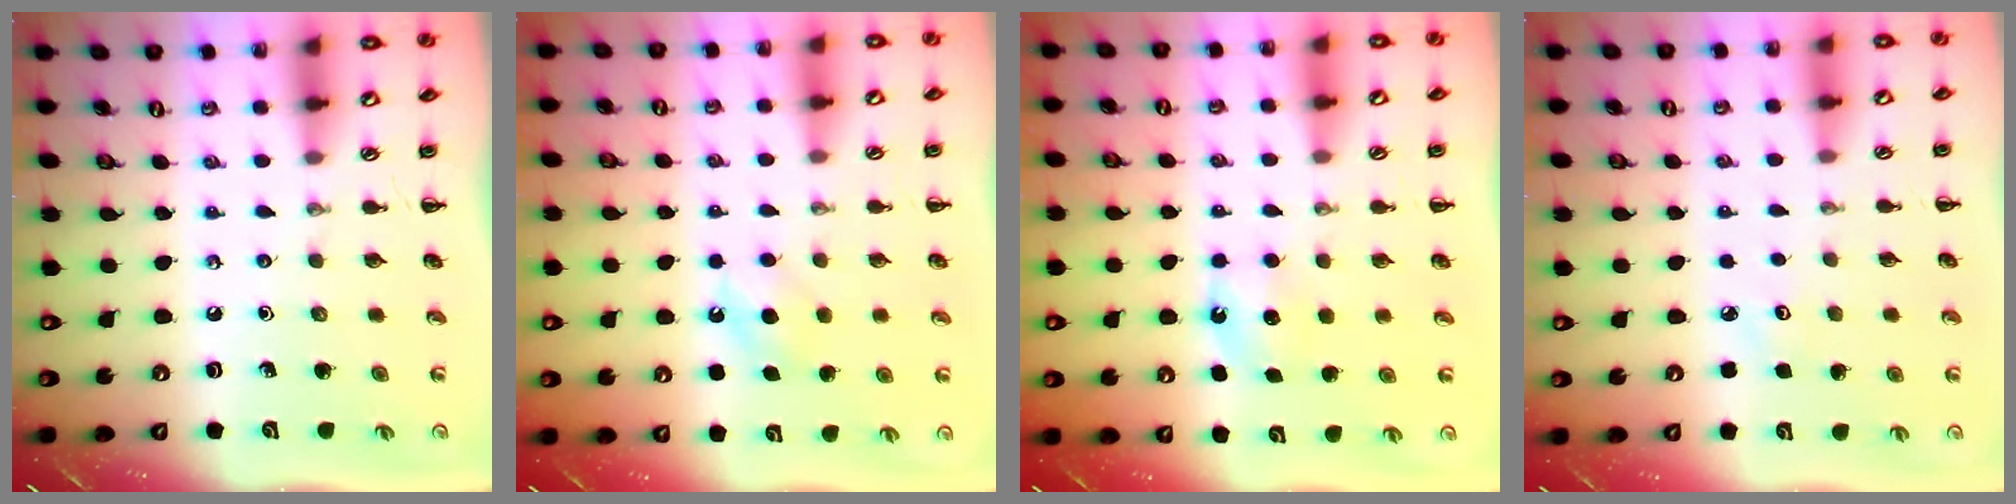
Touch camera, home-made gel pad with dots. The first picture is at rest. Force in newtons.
{"total": 7.2, "press": 7.0, "slide": 1.8}
{"total": 5.0, "press": 4.8, "slide": 1.4}
{"total": 2.8, "press": 2.7, "slide": 0.8}